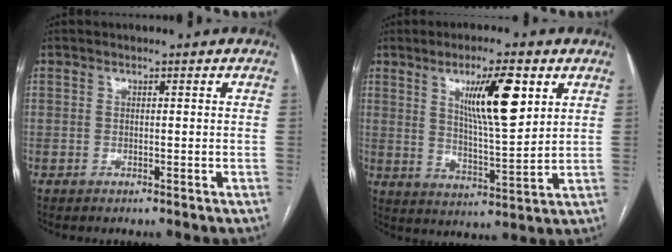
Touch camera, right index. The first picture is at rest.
{"total": 11.2, "force": [4.7, 1.6, 10.0], "torque": [-0.170, -0.004, 0.083]}